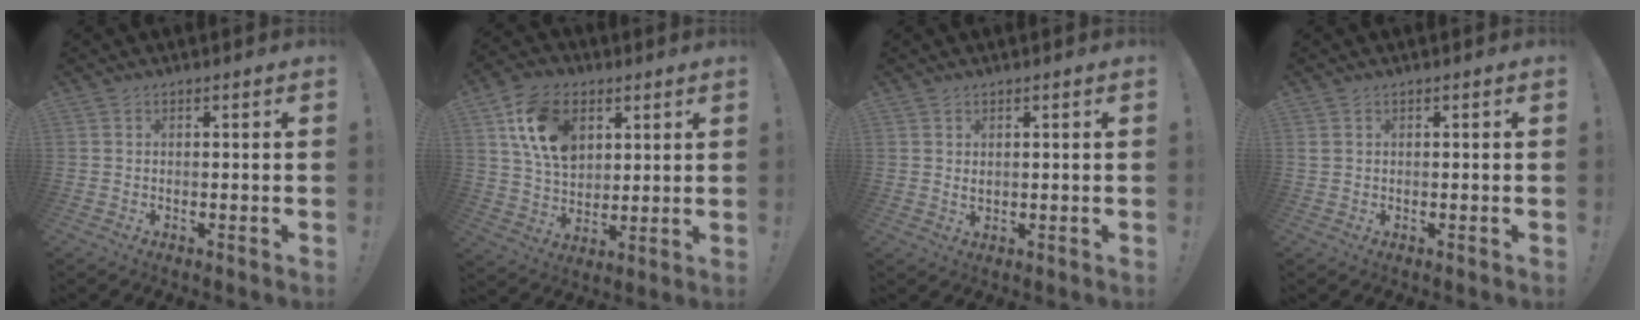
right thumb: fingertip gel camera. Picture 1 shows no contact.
{"total": 16.0, "force": [6.2, 11.3, 9.4], "torque": [-0.157, -0.012, 0.124]}
{"total": 1.5, "force": [0.9, 1.0, 0.7], "torque": [-0.013, -0.001, 0.016]}
{"total": 0.9, "force": [0.4, 0.7, 0.5], "torque": [-0.010, 0.004, 0.008]}